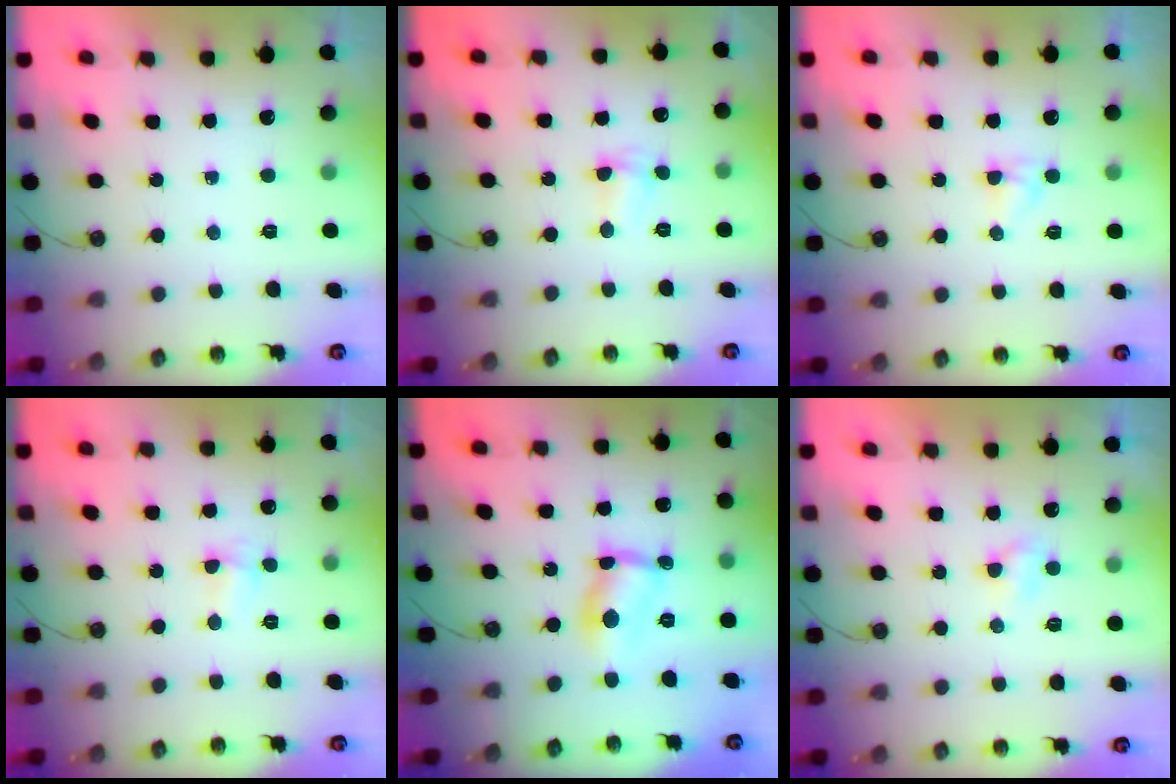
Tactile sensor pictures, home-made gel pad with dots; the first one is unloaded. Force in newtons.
{"total": 1.9, "press": 1.8, "slide": 0.5}
{"total": 2.5, "press": 2.5, "slide": 0.3}
{"total": 2.9, "press": 2.7, "slide": 1.0}
{"total": 6.2, "press": 6.2, "slide": 0.3}
{"total": 3.2, "press": 3.1, "slide": 0.5}